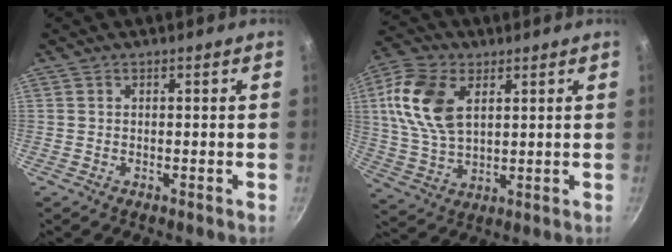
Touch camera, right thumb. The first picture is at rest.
{"total": 14.0, "force": [4.2, 8.4, 10.4], "torque": [-0.192, -0.008, 0.081]}